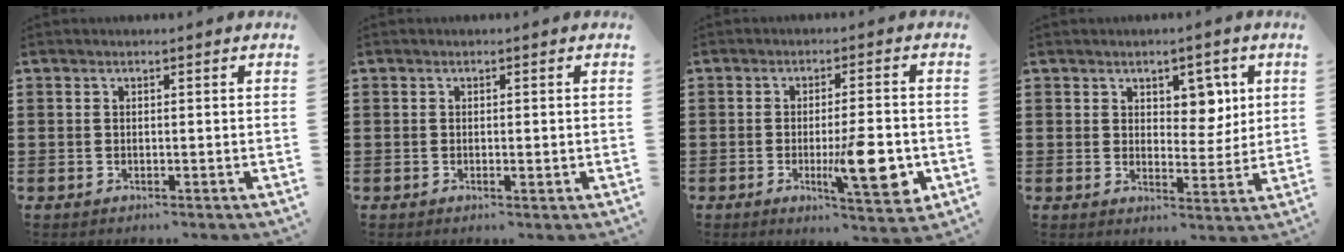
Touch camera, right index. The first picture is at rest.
{"total": 0.6, "force": [-0.1, 0.2, 0.6], "torque": [-0.012, -0.002, -0.001]}
{"total": 10.7, "force": [-2.7, 2.4, 10.1], "torque": [-0.155, -0.014, -0.041]}
{"total": 5.1, "force": [2.5, 3.4, 2.9], "torque": [-0.044, 0.003, 0.038]}